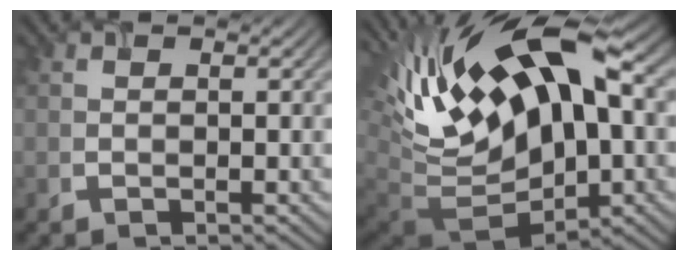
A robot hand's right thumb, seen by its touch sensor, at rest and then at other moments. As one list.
[{"total": 19.6, "force": [4.5, 9.3, 16.6], "torque": [-0.330, 0.000, 0.091]}]